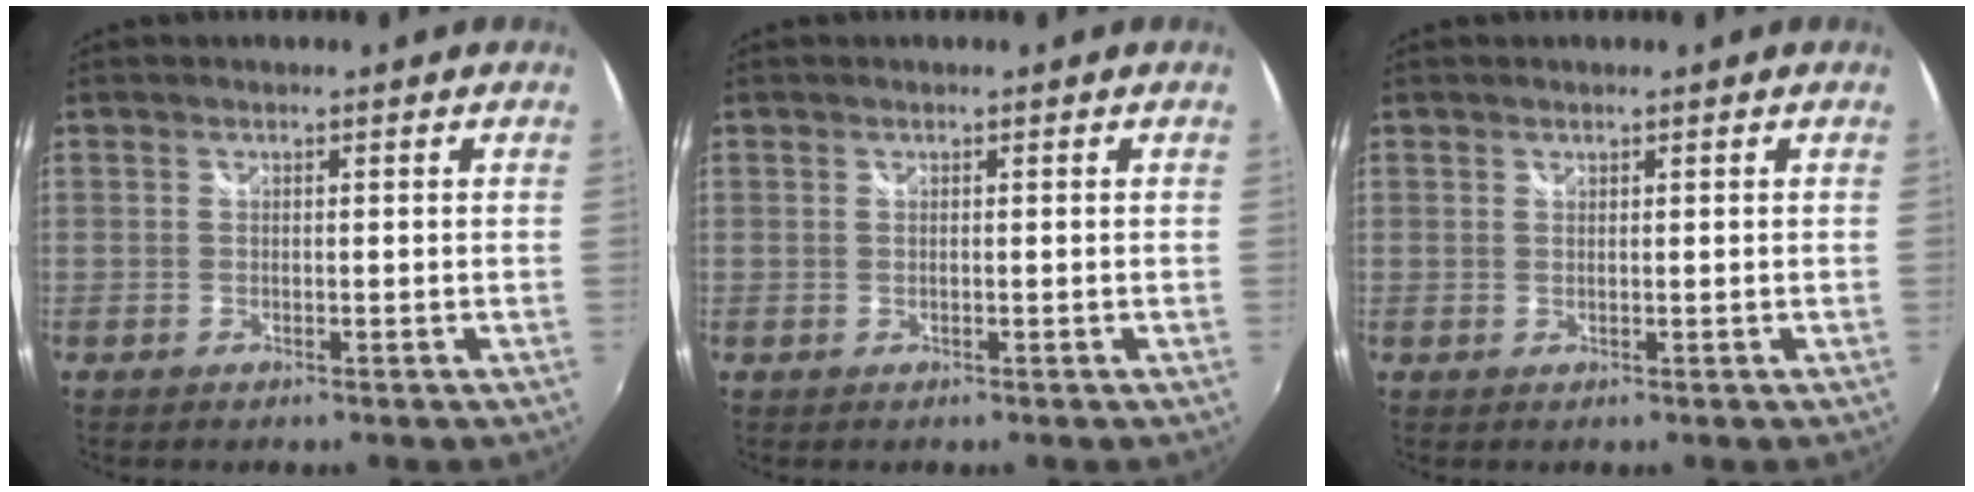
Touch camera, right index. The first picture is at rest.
{"total": 0.0}
{"total": 0.0}